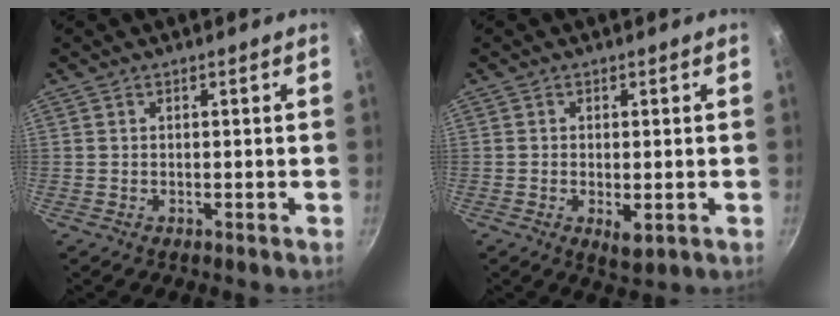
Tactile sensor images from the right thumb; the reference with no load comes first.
{"total": 3.5, "force": [-0.8, 1.5, 3.0], "torque": [-0.052, -0.013, -0.009]}